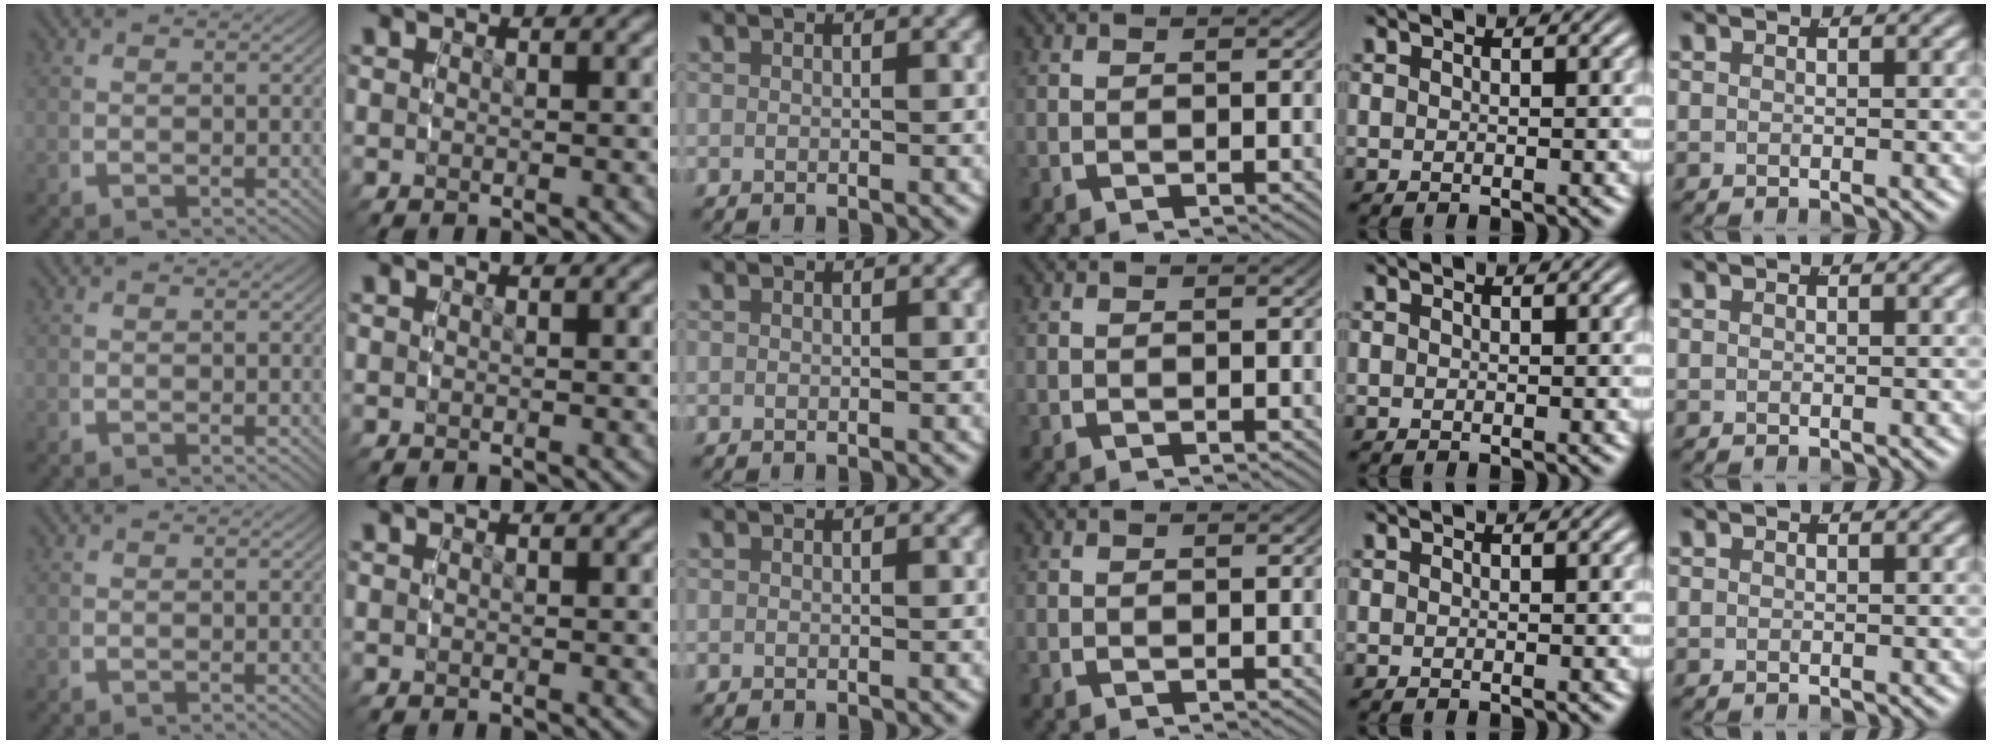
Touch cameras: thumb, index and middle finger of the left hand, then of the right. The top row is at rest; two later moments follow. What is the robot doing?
{"motion": "reach", "object": "sponge"}